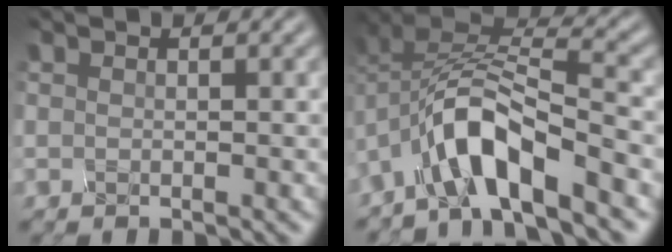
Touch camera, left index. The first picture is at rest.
{"total": 7.6, "force": [-5.1, 2.0, 5.3], "torque": [-0.113, 0.012, -0.078]}